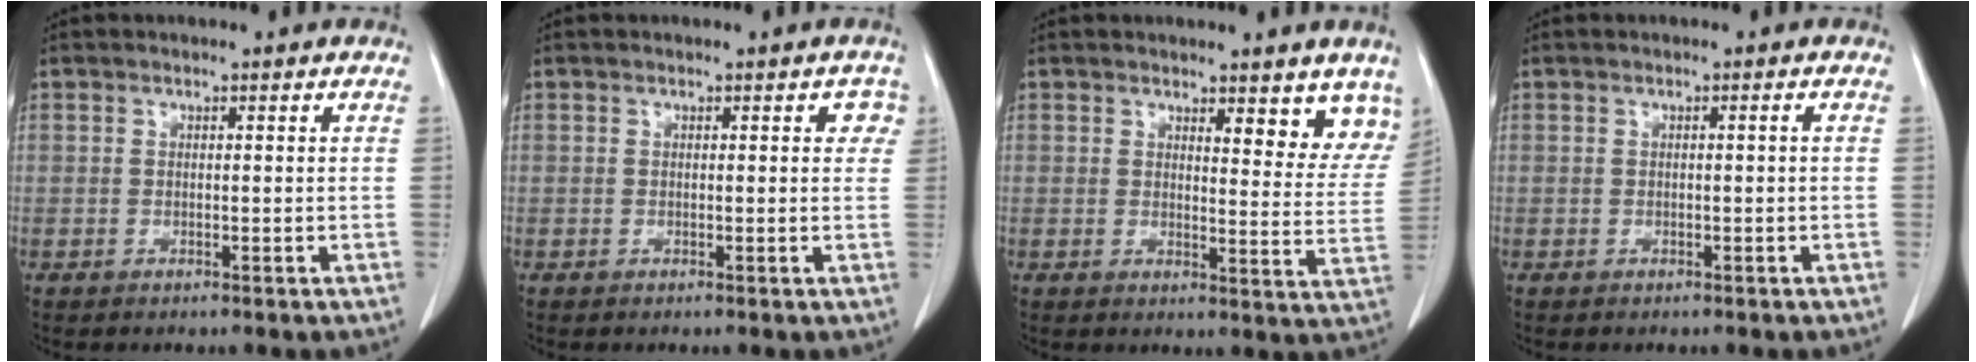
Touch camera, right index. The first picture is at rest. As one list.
[{"total": 2.2, "force": [0.7, 1.3, 1.7], "torque": [-0.009, 0.010, 0.003]}, {"total": 7.9, "force": [6.4, 2.2, 4.1], "torque": [-0.027, -0.028, 0.061]}, {"total": 0.6, "force": [-0.1, -0.2, 0.6], "torque": [-0.008, 0.000, 0.000]}]